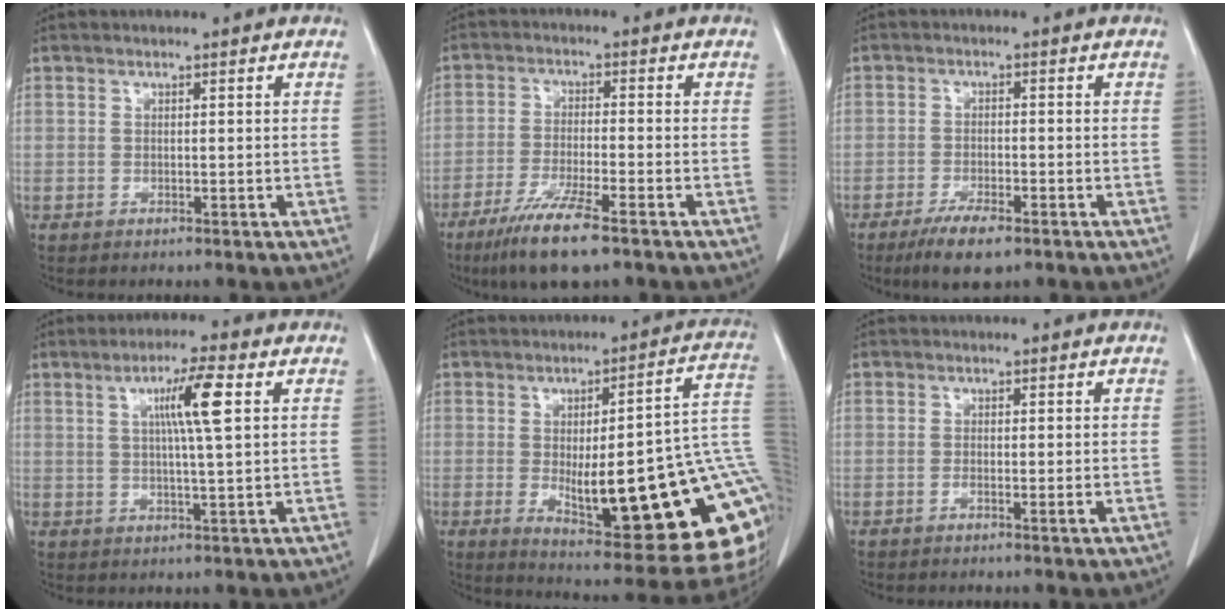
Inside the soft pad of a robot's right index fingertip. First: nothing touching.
{"total": 9.4, "force": [-6.2, 0.7, 7.0], "torque": [-0.132, -0.025, -0.108]}
{"total": 5.8, "force": [-3.8, 1.4, 4.1], "torque": [-0.078, -0.010, -0.062]}
{"total": 6.9, "force": [2.0, -0.4, 6.6], "torque": [-0.115, 0.002, 0.034]}
{"total": 28.5, "force": [-4.5, 6.0, 27.5], "torque": [-0.256, 0.006, -0.052]}
{"total": 1.4, "force": [-0.6, 0.1, 1.3], "torque": [-0.021, -0.001, -0.009]}